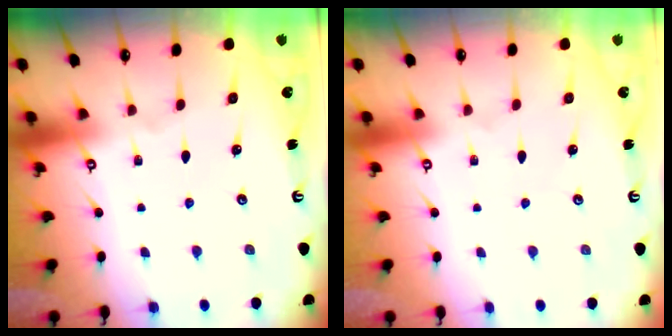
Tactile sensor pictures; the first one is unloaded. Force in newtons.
{"total": 0.0}